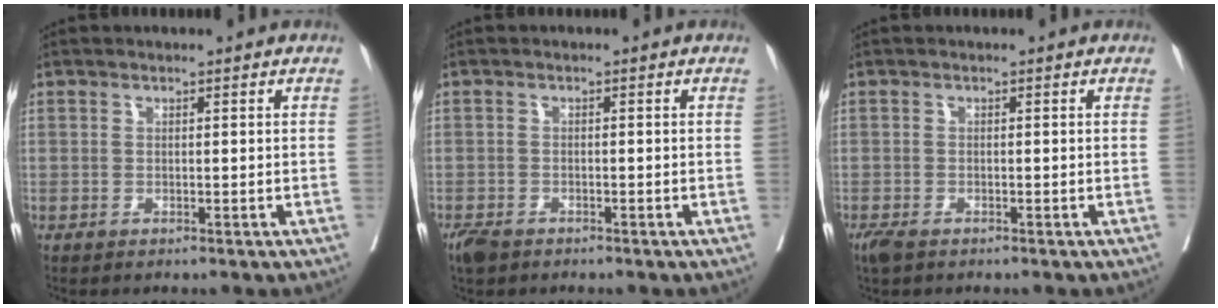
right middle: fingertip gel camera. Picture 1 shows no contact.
{"total": 3.0, "force": [-2.3, 1.4, 1.4], "torque": [-0.032, -0.007, -0.040]}
{"total": 2.7, "force": [-2.0, 1.0, 1.6], "torque": [-0.037, -0.010, -0.033]}